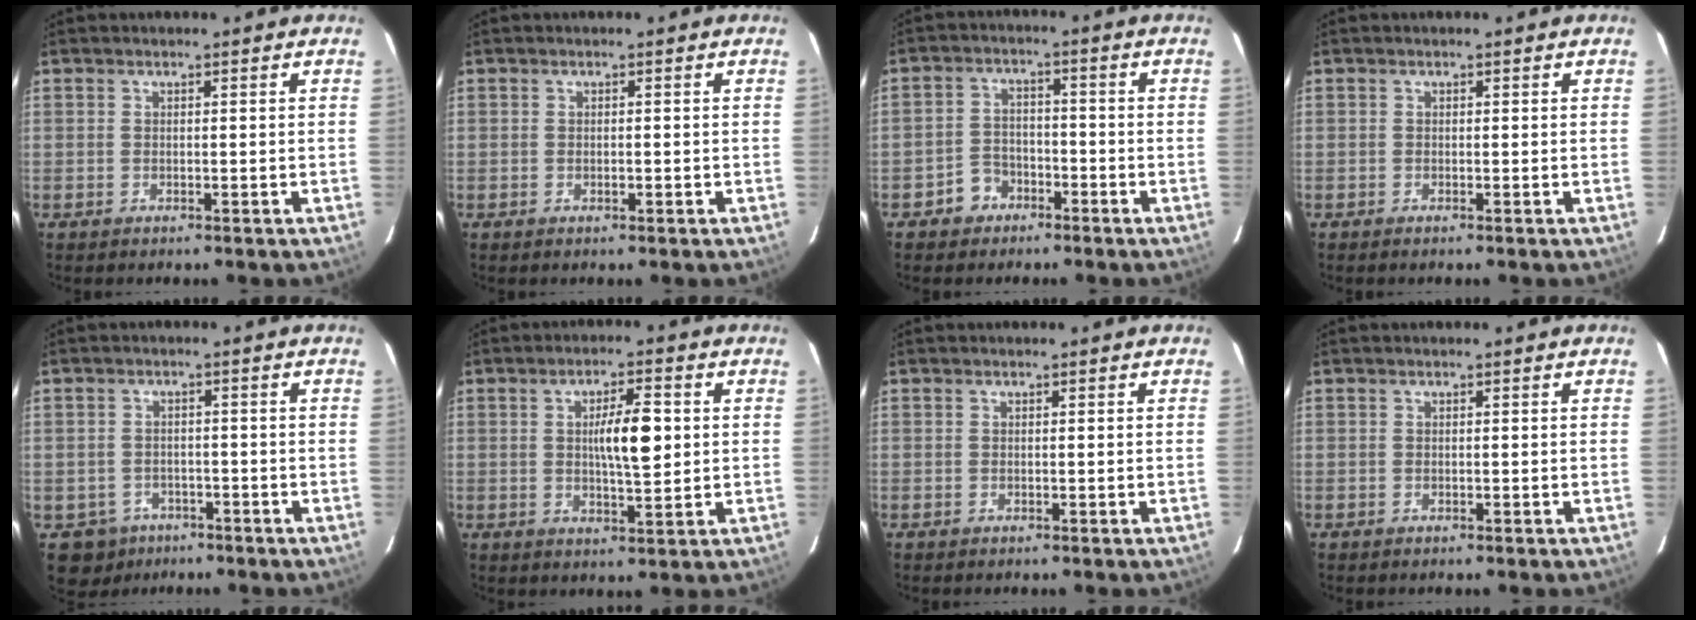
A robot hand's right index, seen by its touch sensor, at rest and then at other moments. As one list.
[{"total": 0.5, "force": [-0.1, 0.3, 0.4], "torque": [-0.010, -0.001, 0.000]}, {"total": 4.4, "force": [-2.6, 3.4, 0.9], "torque": [-0.014, 0.016, -0.044]}, {"total": 0.0}, {"total": 5.5, "force": [-2.7, 4.7, 0.1], "torque": [-0.002, 0.011, -0.034]}, {"total": 6.9, "force": [0.9, 1.4, 6.7], "torque": [-0.112, 0.005, 0.017]}, {"total": 0.0}, {"total": 0.0}]